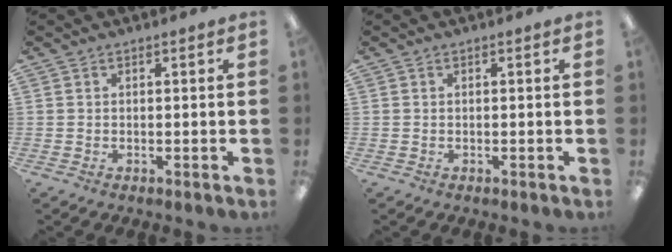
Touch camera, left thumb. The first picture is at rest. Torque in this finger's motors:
{"motor_torque": [-0.04, -0.04, 0.00, -0.01, 0.00]}